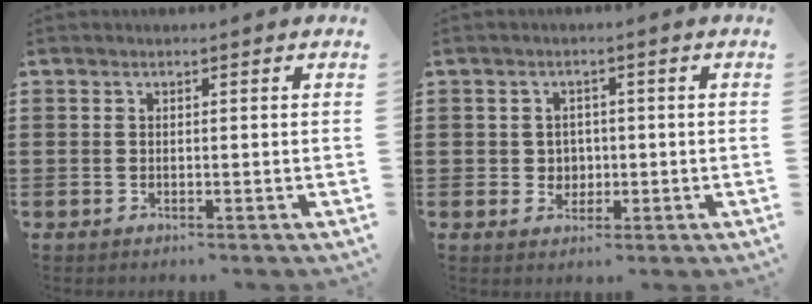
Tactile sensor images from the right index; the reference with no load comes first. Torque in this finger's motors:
{"motor_torque": [2.14, 0.00, 0.10, 0.03]}